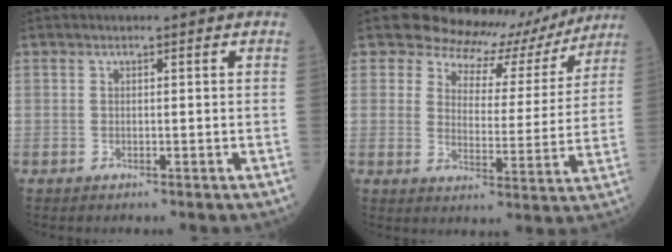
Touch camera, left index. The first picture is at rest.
{"total": 12.1, "force": [11.1, 4.6, 1.2], "torque": [-0.003, -0.018, 0.128]}